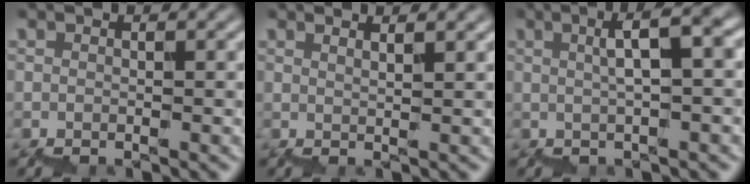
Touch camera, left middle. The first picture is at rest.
{"total": 2.3, "force": [1.8, 0.5, 1.3], "torque": [0.002, 0.011, 0.026]}
{"total": 4.7, "force": [1.9, 0.8, 4.2], "torque": [-0.055, 0.020, 0.028]}